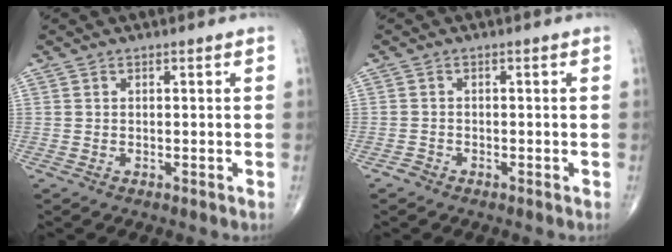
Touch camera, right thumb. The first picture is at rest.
{"total": 1.0, "force": [-0.8, 0.6, 0.0], "torque": [0.000, 0.001, -0.022]}